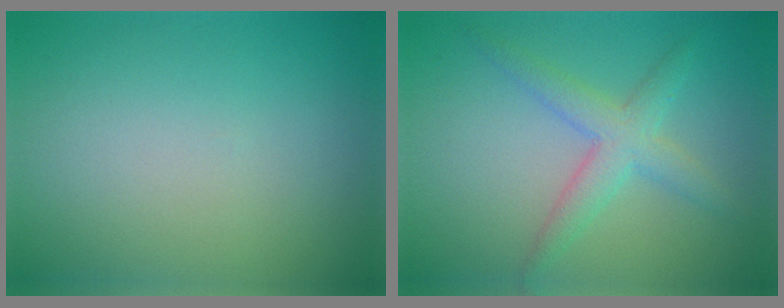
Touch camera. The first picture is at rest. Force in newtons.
{"total": 3.5, "press": 3.5, "slide": 0.1}